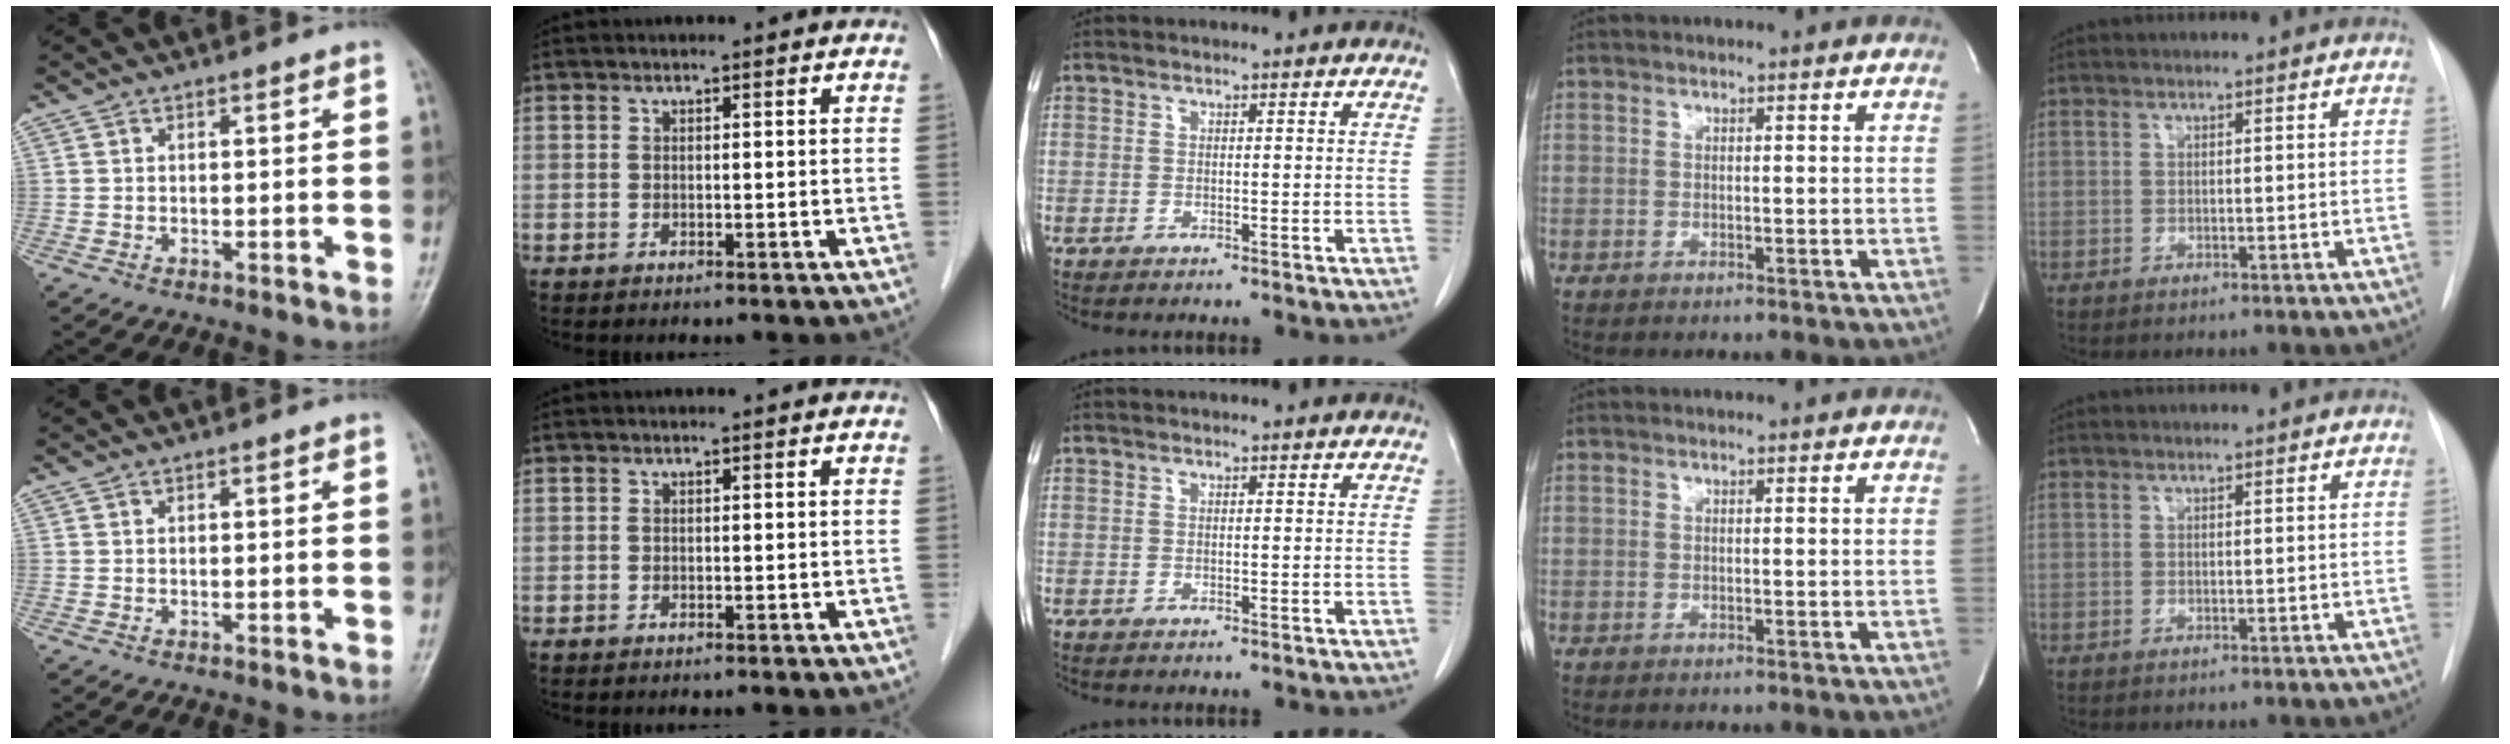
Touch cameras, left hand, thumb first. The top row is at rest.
{}